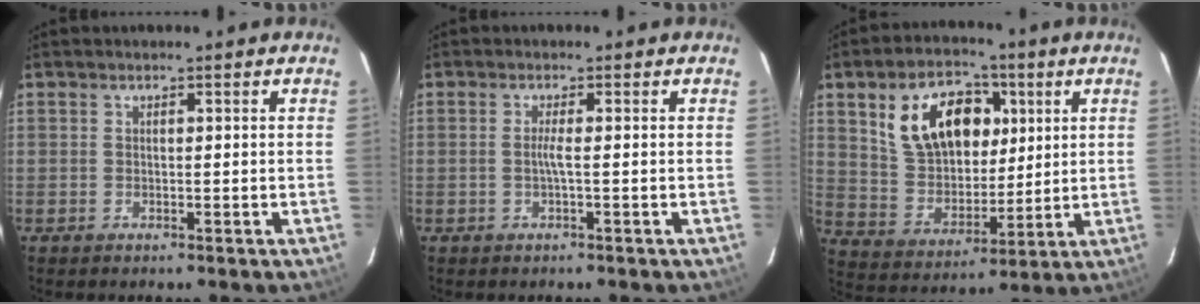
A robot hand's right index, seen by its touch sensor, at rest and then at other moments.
{"total": 1.4, "force": [-0.3, -0.5, 1.3], "torque": [-0.023, -0.003, -0.008]}
{"total": 16.0, "force": [5.6, 10.3, 10.8], "torque": [-0.208, 0.029, 0.117]}